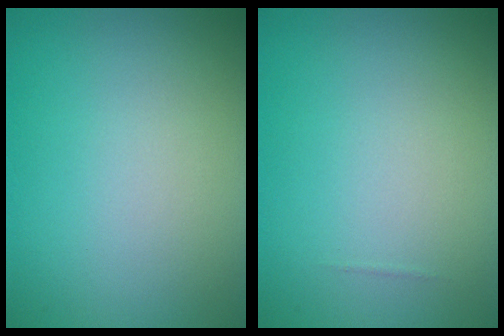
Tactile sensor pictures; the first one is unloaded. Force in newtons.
{"total": 0.0}